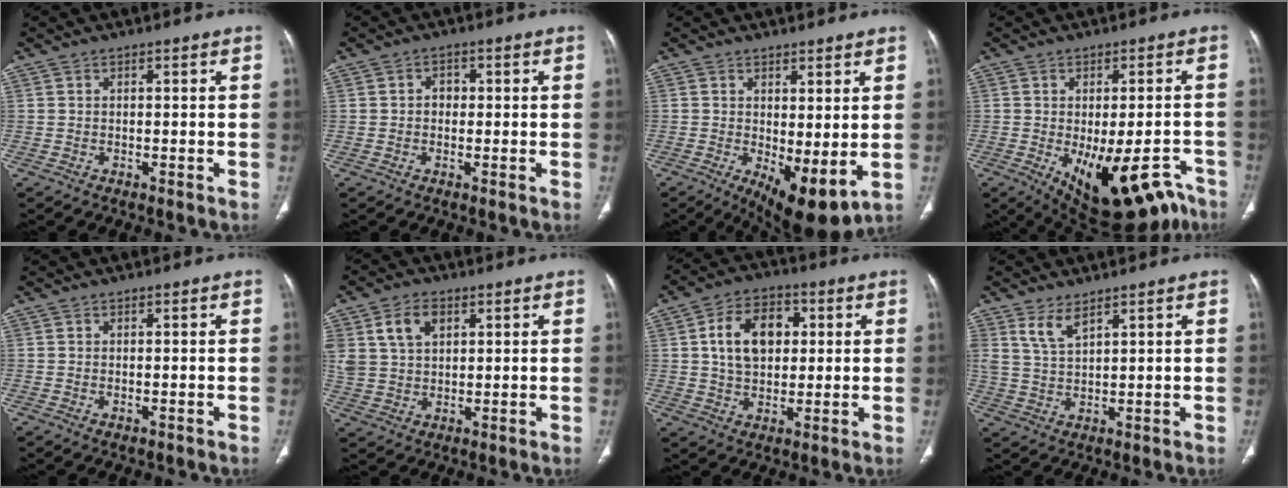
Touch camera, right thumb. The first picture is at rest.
{"total": 2.1, "force": [0.1, 1.7, 1.1], "torque": [-0.007, 0.006, -0.003]}
{"total": 9.5, "force": [-0.7, 3.7, 8.7], "torque": [-0.129, -0.021, 0.004]}
{"total": 17.6, "force": [-9.9, 7.9, 12.3], "torque": [-0.118, 0.028, -0.124]}
{"total": 0.7, "force": [-0.2, 0.3, 0.6], "torque": [-0.011, -0.001, -0.001]}
{"total": 8.0, "force": [3.5, 5.4, 4.8], "torque": [-0.079, -0.006, 0.071]}
{"total": 12.1, "force": [2.5, 8.3, 8.4], "torque": [-0.117, 0.007, 0.040]}
{"total": 4.4, "force": [3.1, 1.6, 2.8], "torque": [-0.057, -0.021, 0.070]}